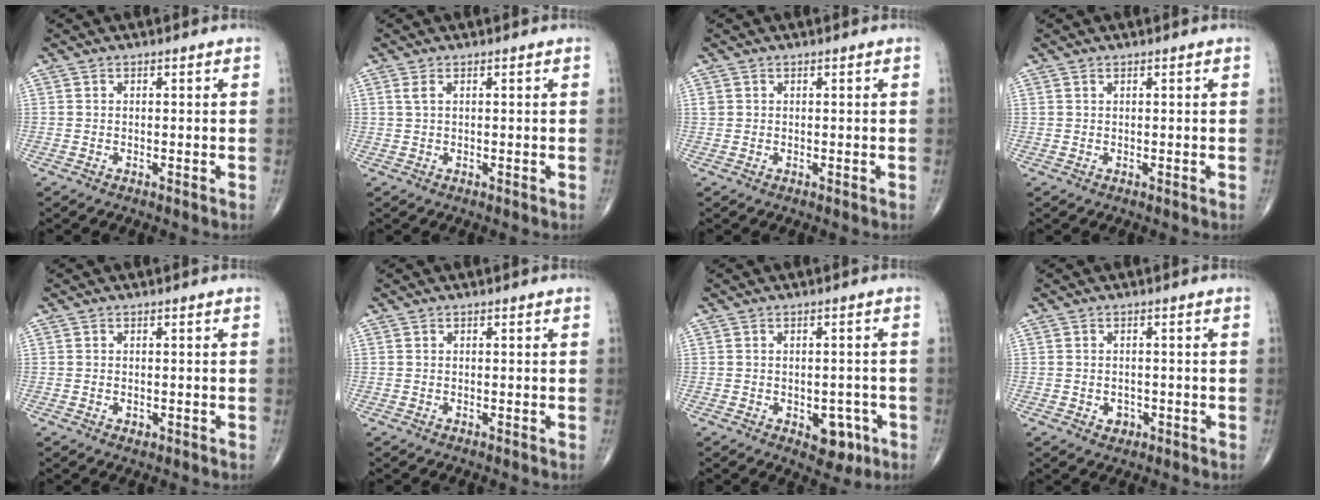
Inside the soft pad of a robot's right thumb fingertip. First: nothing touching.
{"total": 1.2, "force": [0.5, 0.4, 1.0], "torque": [-0.028, 0.009, 0.013]}
{"total": 0.7, "force": [0.3, 0.6, 0.2], "torque": [0.003, 0.003, 0.006]}
{"total": 0.0}
{"total": 0.9, "force": [-0.2, 0.7, 0.6], "torque": [-0.006, 0.000, -0.001]}
{"total": 0.0}
{"total": 5.7, "force": [-2.2, 3.5, 3.9], "torque": [-0.019, 0.009, -0.021]}
{"total": 2.1, "force": [-0.8, 1.7, 0.9], "torque": [-0.004, 0.004, -0.006]}